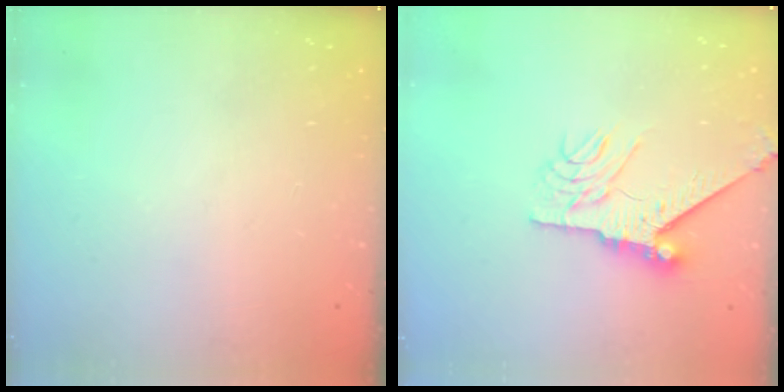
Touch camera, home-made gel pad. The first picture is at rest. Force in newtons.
{"total": 9.3, "press": 9.2, "slide": 1.1}